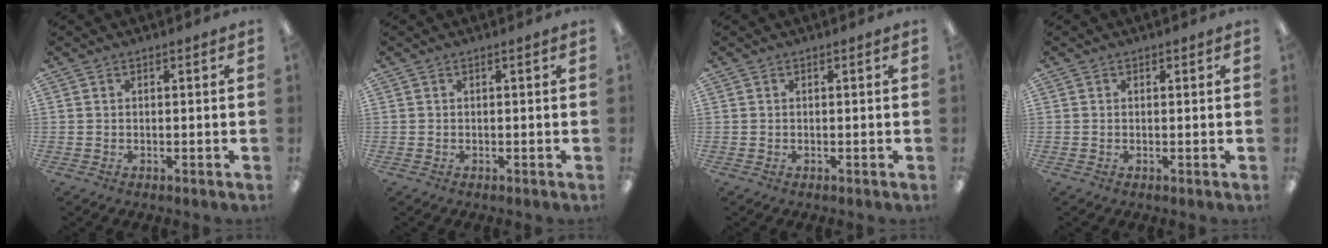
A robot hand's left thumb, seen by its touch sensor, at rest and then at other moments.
{"total": 0.0}
{"total": 0.0}
{"total": 0.5, "force": [0.3, 0.4, -0.1], "torque": [0.002, 0.003, 0.005]}